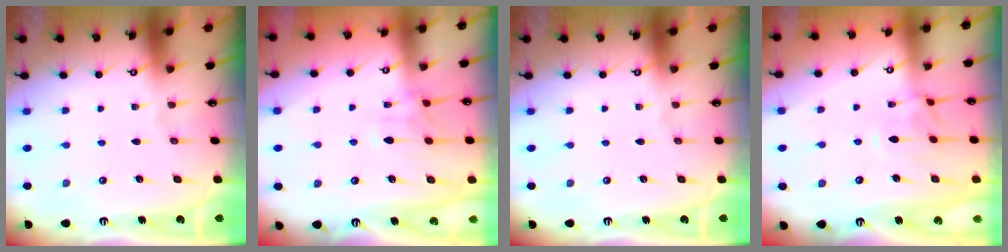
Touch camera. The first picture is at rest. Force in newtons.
{"total": 1.7, "press": 1.1, "slide": 1.2}
{"total": 0.0}
{"total": 1.3, "press": 0.9, "slide": 0.9}